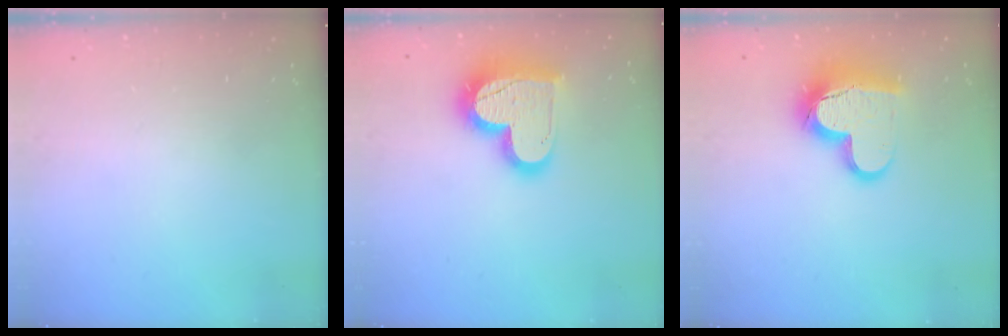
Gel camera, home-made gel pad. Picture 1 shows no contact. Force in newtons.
{"total": 18.3, "press": 18.2, "slide": 1.2}
{"total": 14.9, "press": 14.9, "slide": 1.2}